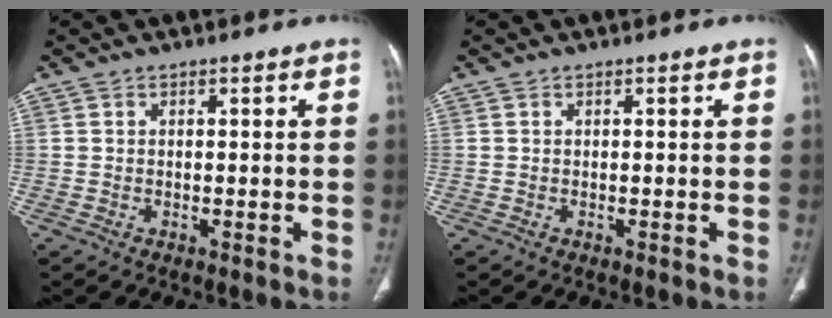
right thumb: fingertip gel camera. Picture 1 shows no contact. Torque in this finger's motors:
{"motor_torque": [0.00, 0.00, -0.03, 0.02, 0.00]}